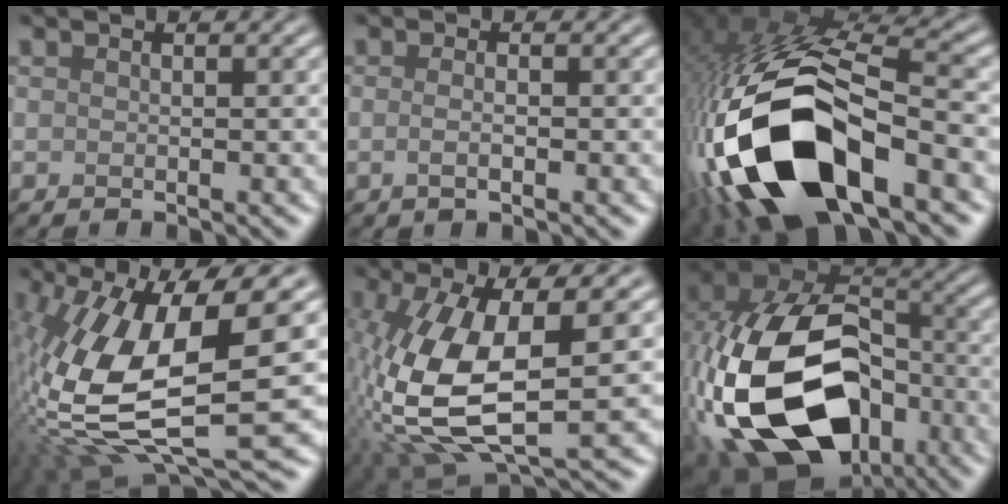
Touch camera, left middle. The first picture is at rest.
{"total": 1.5, "force": [-0.4, 0.4, 1.4], "torque": [-0.027, -0.003, -0.010]}
{"total": 18.4, "force": [-7.6, 8.2, 14.5], "torque": [-0.306, -0.044, -0.113]}
{"total": 14.8, "force": [0.3, 5.7, 13.6], "torque": [-0.299, -0.015, 0.008]}
{"total": 11.7, "force": [-1.5, 4.9, 10.6], "torque": [-0.251, -0.010, -0.025]}
{"total": 19.9, "force": [-6.2, 13.0, 13.6], "torque": [-0.298, -0.027, -0.102]}